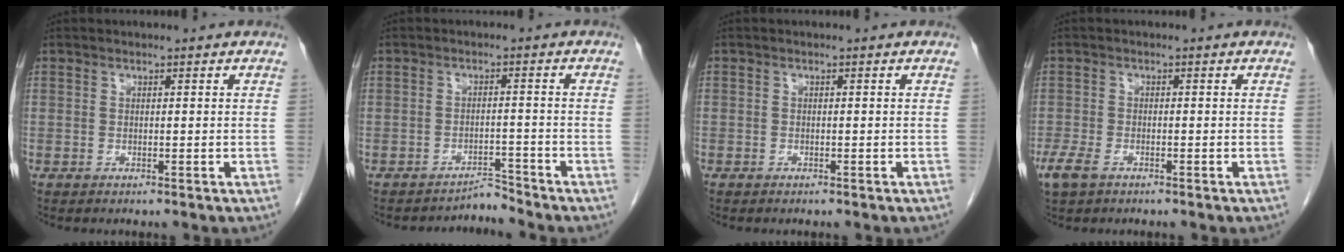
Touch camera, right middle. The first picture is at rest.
{"total": 2.8, "force": [-2.5, -0.4, -1.1], "torque": [0.029, -0.001, -0.036]}
{"total": 0.7, "force": [-0.4, 0.5, 0.0], "torque": [-0.007, 0.004, -0.011]}
{"total": 3.8, "force": [-2.3, 1.8, 2.4], "torque": [-0.056, -0.007, -0.040]}